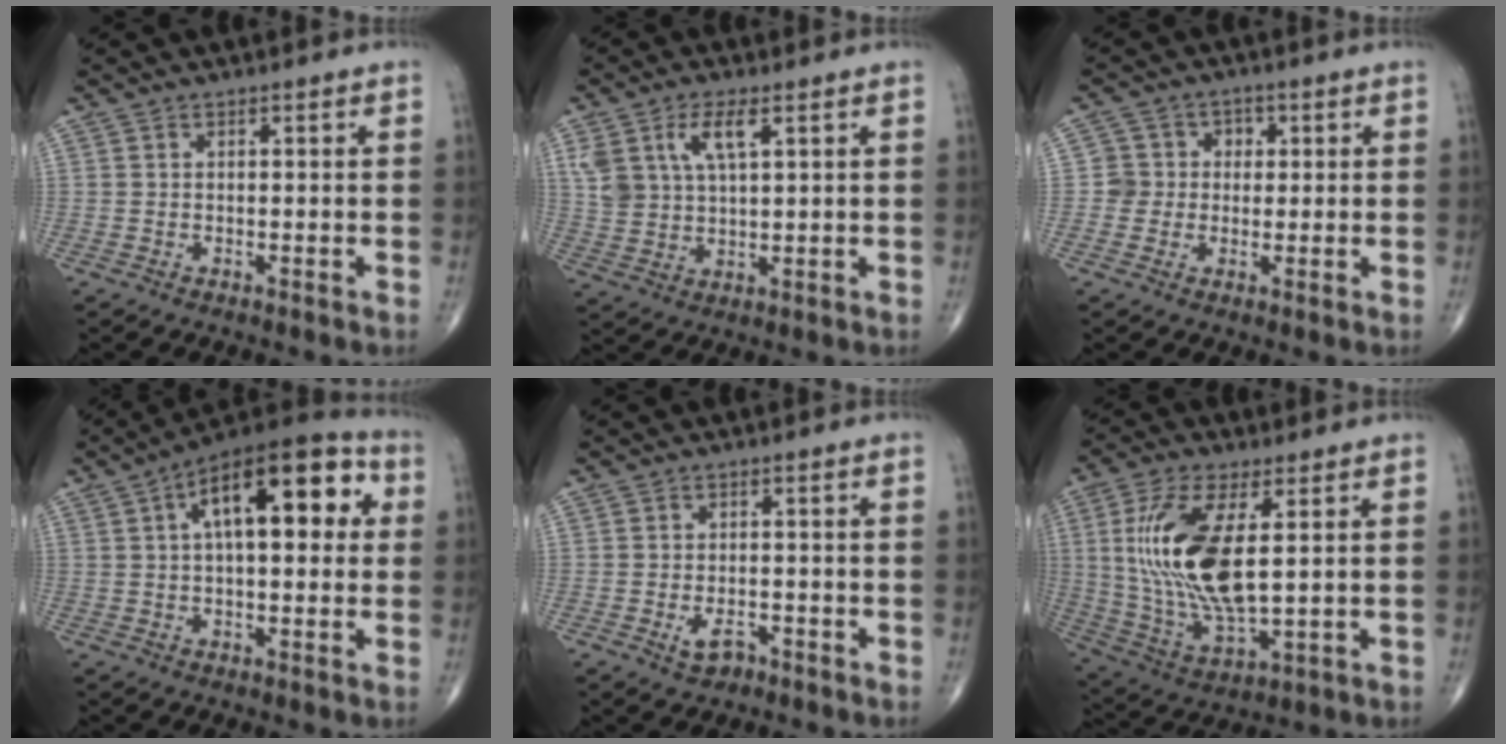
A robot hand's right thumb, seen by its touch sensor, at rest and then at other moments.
{"total": 8.2, "force": [3.7, 3.8, 6.3], "torque": [-0.125, -0.006, 0.078]}
{"total": 4.8, "force": [0.2, 4.7, 0.5], "torque": [0.035, 0.011, -0.004]}
{"total": 19.1, "force": [4.8, 8.5, 16.4], "torque": [-0.221, 0.029, 0.062]}
{"total": 3.0, "force": [-1.5, 1.8, 2.0], "torque": [-0.032, 0.005, -0.021]}
{"total": 18.0, "force": [2.9, 7.3, 16.2], "torque": [-0.336, -0.020, 0.065]}